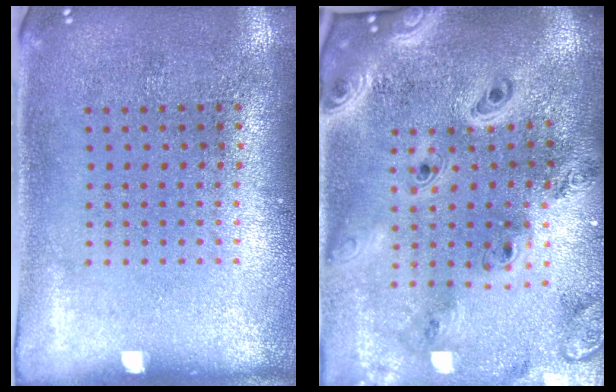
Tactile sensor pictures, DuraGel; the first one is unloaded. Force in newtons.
{"total": 4.0, "press": 3.0, "slide": 2.6}